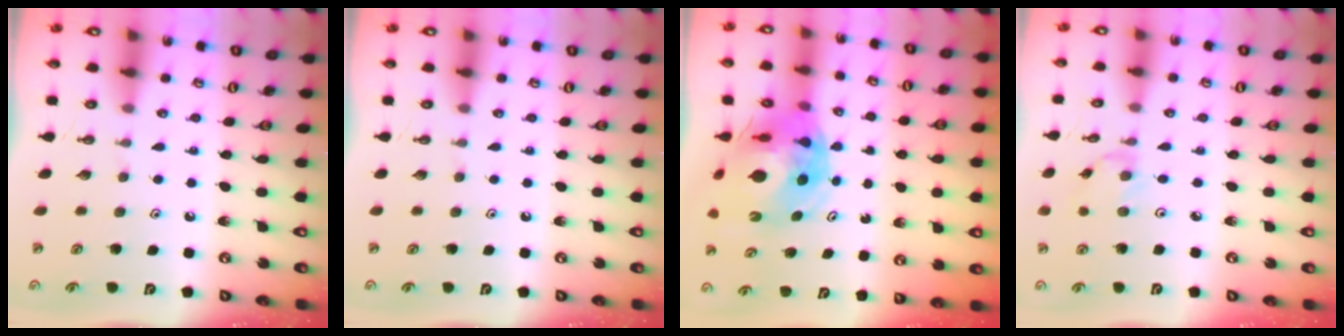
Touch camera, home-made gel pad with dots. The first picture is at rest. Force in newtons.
{"total": 0.0}
{"total": 15.3, "press": 15.2, "slide": 2.0}
{"total": 0.7, "press": 0.6, "slide": 0.4}